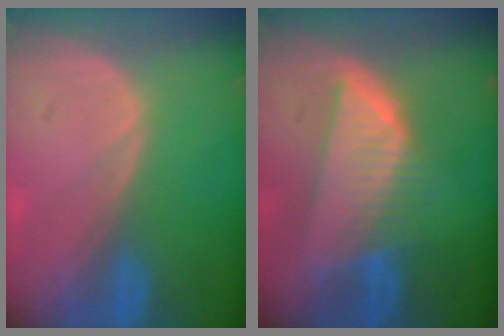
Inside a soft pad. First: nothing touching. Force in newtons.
{"total": 8.4, "press": 7.4, "slide": 3.9}